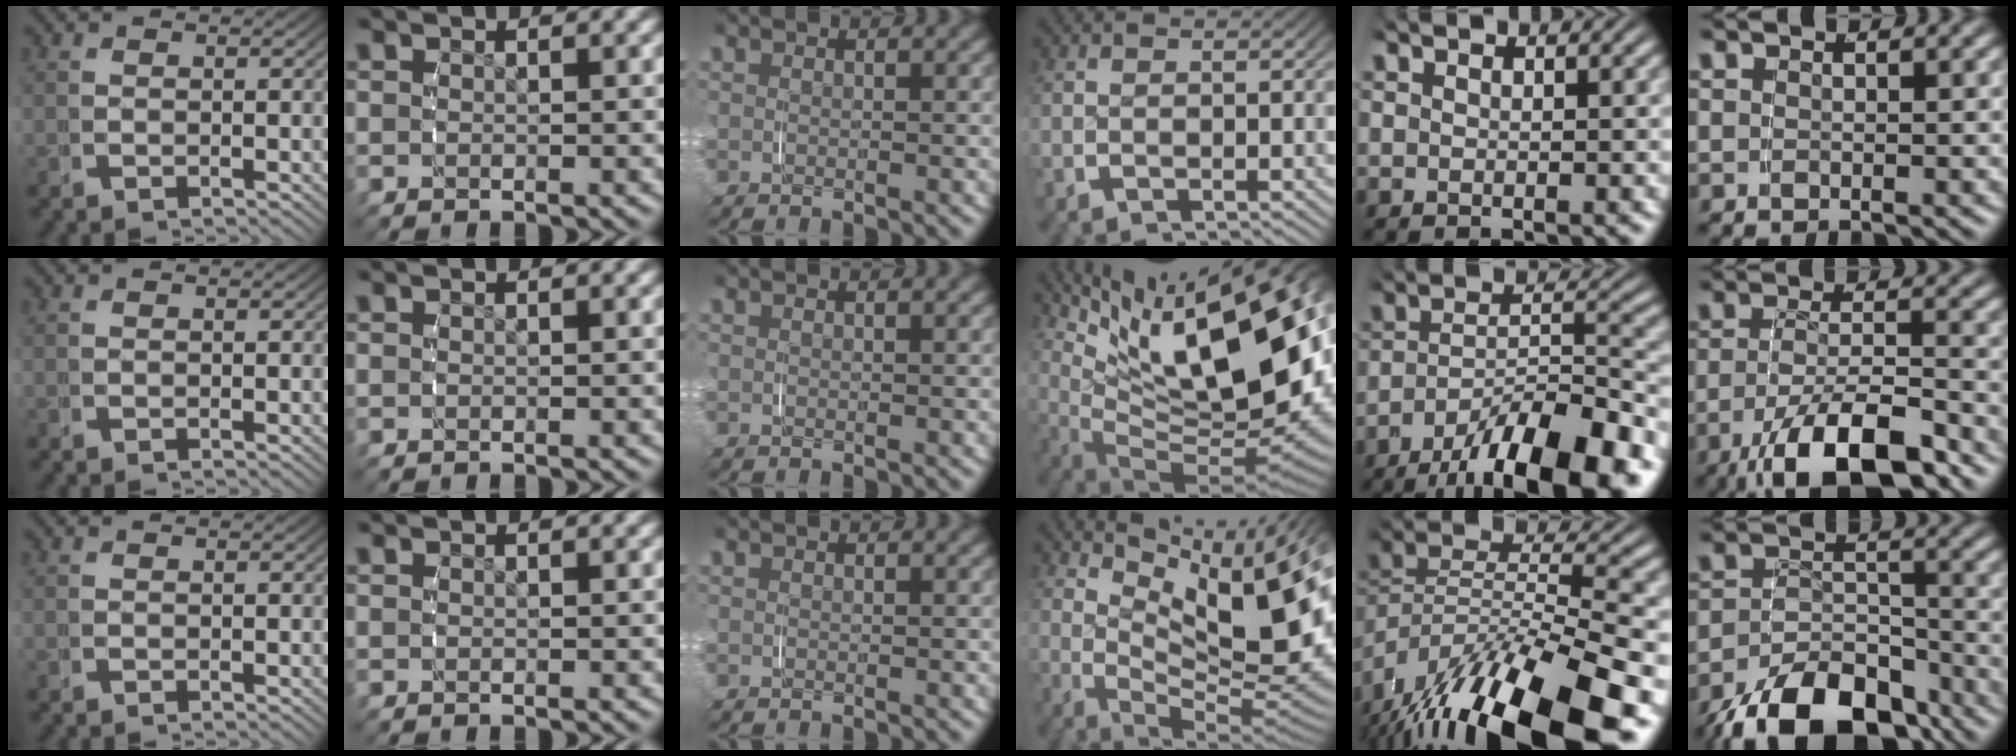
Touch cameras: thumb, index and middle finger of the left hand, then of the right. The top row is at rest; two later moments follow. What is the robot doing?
{"motion": "grasp_and_lifting", "object": "plastic wrap"}